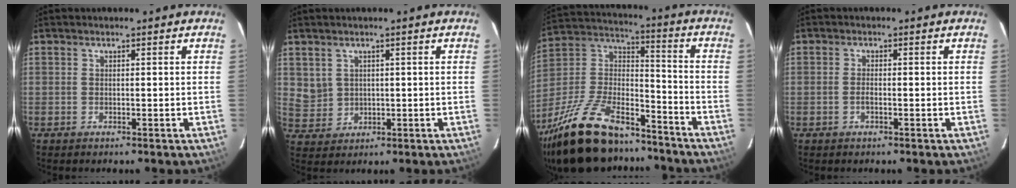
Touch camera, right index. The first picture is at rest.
{"total": 4.1, "force": [1.5, 3.7, 0.9], "torque": [-0.014, 0.007, 0.043]}
{"total": 28.1, "force": [-20.8, 11.2, 15.2], "torque": [-0.317, 0.003, -0.338]}
{"total": 1.4, "force": [-0.5, 0.6, 1.2], "torque": [-0.025, 0.002, -0.010]}